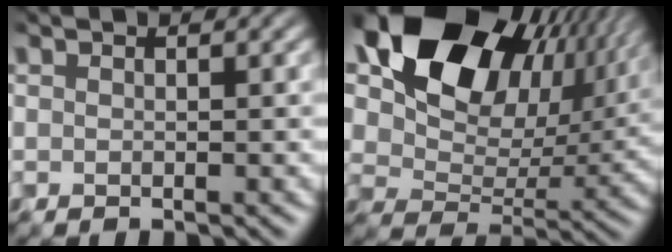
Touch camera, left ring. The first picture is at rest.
{"total": 16.1, "force": [8.9, 10.0, 8.9], "torque": [-0.173, 0.033, 0.162]}